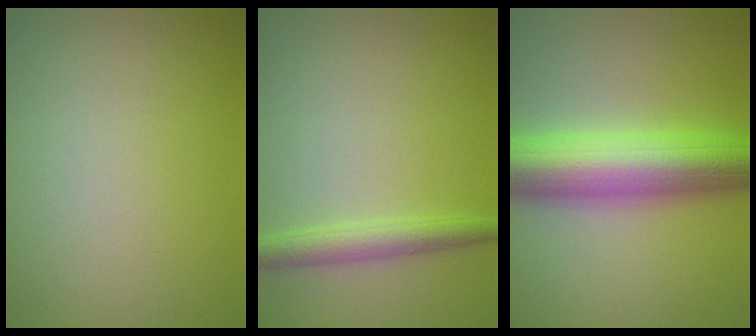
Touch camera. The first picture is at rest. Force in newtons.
{"total": 2.6, "press": 2.6, "slide": 0.0}
{"total": 9.9, "press": 9.9, "slide": 0.2}